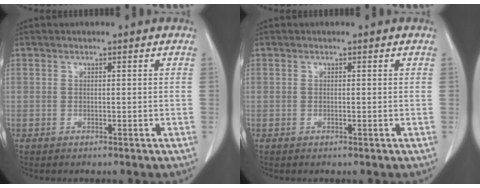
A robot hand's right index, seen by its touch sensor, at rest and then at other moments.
{"total": 0.0}